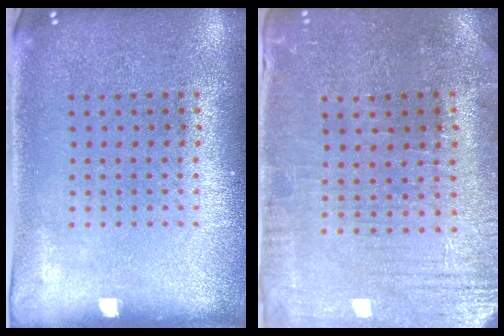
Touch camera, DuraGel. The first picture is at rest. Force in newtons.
{"total": 0.8, "press": 0.7, "slide": 0.4}